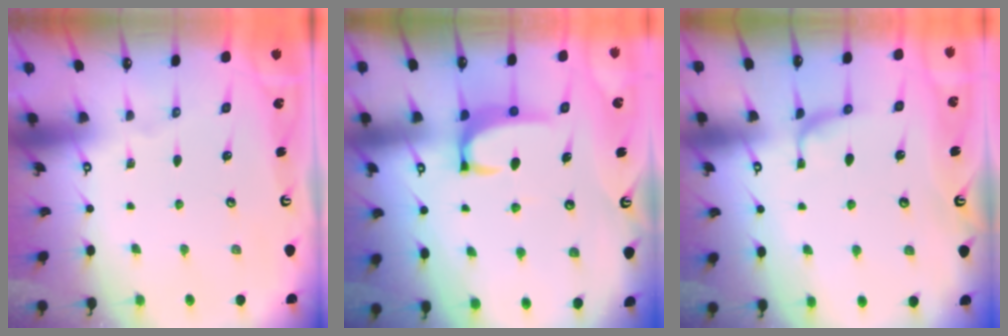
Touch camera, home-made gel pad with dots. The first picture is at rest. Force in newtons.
{"total": 3.2, "press": 3.2, "slide": 0.3}
{"total": 1.0, "press": 0.8, "slide": 0.6}